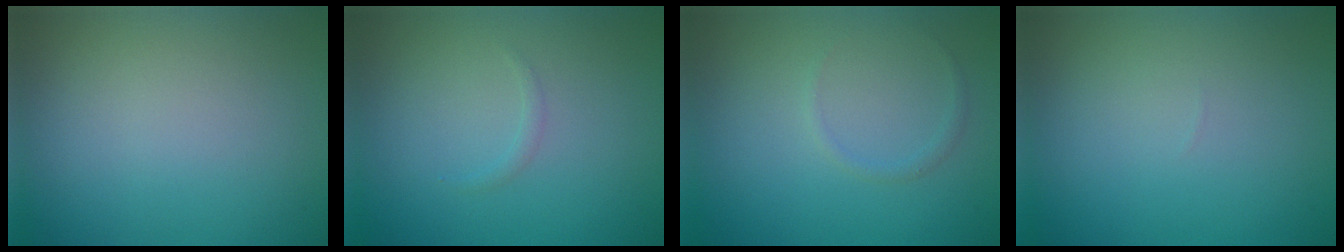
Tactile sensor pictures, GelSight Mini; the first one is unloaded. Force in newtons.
{"total": 0.6, "press": 0.6, "slide": 0.1}
{"total": 0.7, "press": 0.7, "slide": 0.1}
{"total": 0.0}